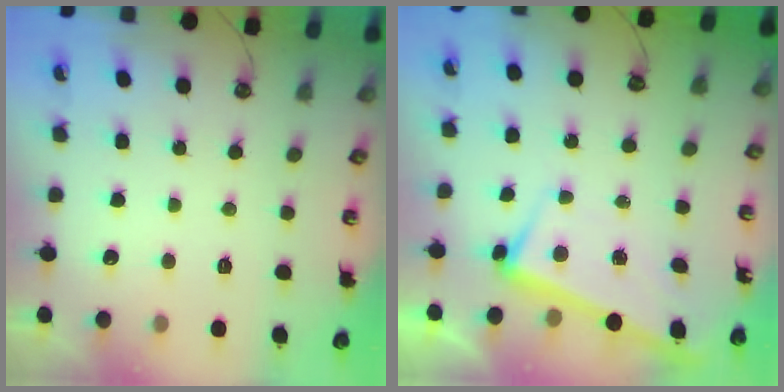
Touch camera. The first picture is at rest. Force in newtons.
{"total": 2.5, "press": 2.4, "slide": 0.8}